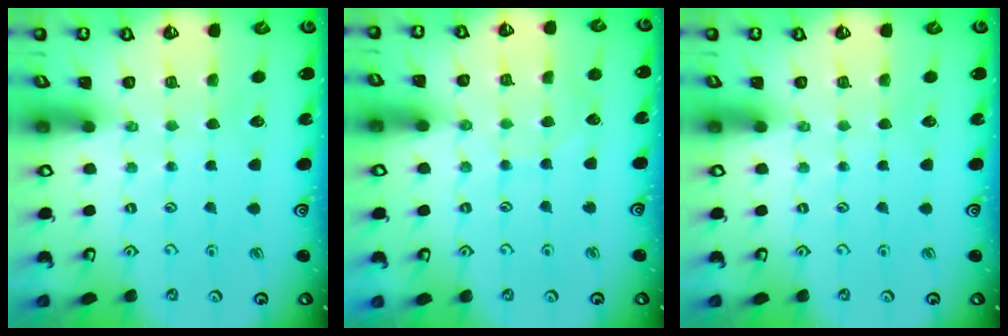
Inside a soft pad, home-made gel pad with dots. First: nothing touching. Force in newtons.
{"total": 3.8, "press": 3.8, "slide": 0.4}
{"total": 0.0}